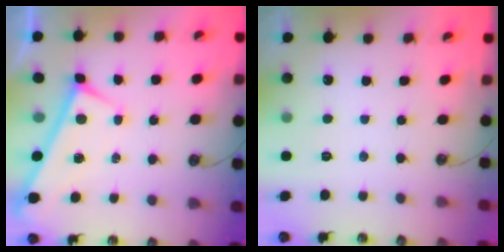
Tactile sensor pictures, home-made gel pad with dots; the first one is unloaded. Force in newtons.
{"total": 0.0}